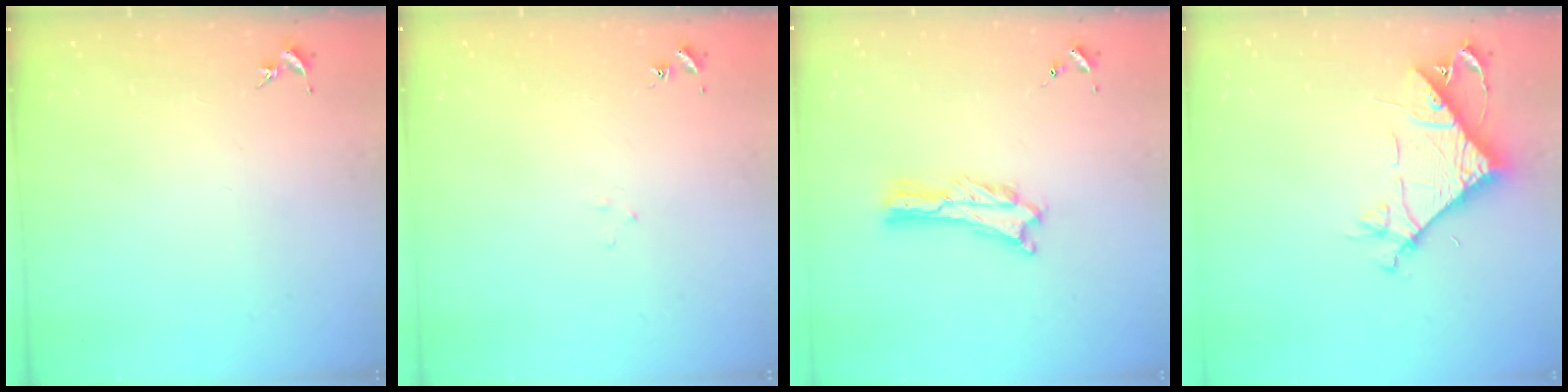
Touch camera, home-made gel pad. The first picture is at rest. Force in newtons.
{"total": 1.6, "press": 1.6, "slide": 0.1}
{"total": 1.3, "press": 1.3, "slide": 0.3}
{"total": 7.9, "press": 7.8, "slide": 0.7}